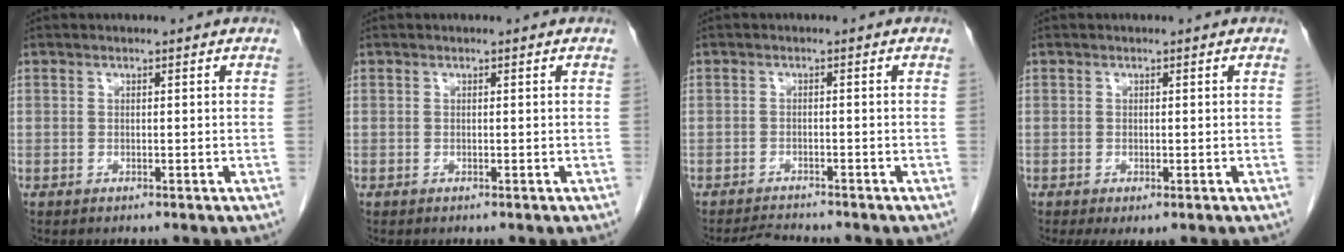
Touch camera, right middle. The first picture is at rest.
{"total": 0.0}
{"total": 2.8, "force": [-2.8, -0.2, 0.3], "torque": [-0.011, -0.017, -0.046]}
{"total": 2.1, "force": [-1.1, 0.9, 1.6], "torque": [-0.025, -0.006, -0.009]}